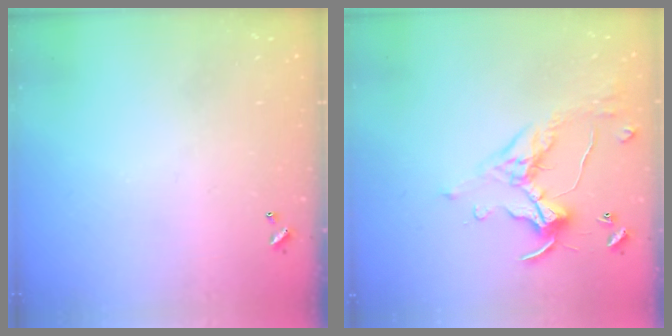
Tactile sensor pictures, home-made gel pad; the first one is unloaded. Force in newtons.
{"total": 1.5, "press": 1.5, "slide": 0.2}